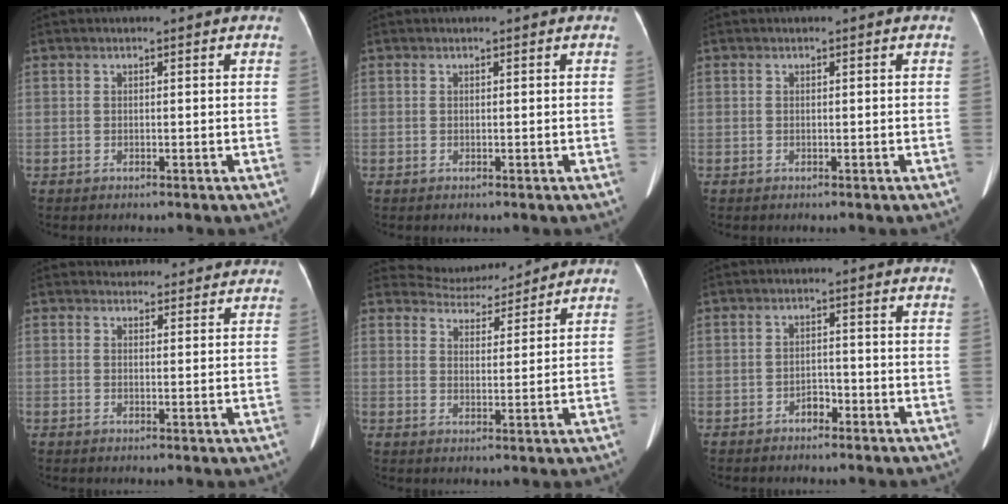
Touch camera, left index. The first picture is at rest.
{"total": 0.0}
{"total": 0.0}
{"total": 7.5, "force": [7.1, 2.3, 1.0], "torque": [0.007, 0.016, 0.069]}
{"total": 6.7, "force": [6.6, 1.1, -0.2], "torque": [-0.003, 0.013, 0.103]}
{"total": 2.0, "force": [-1.6, 0.9, 0.8], "torque": [-0.009, 0.003, -0.025]}